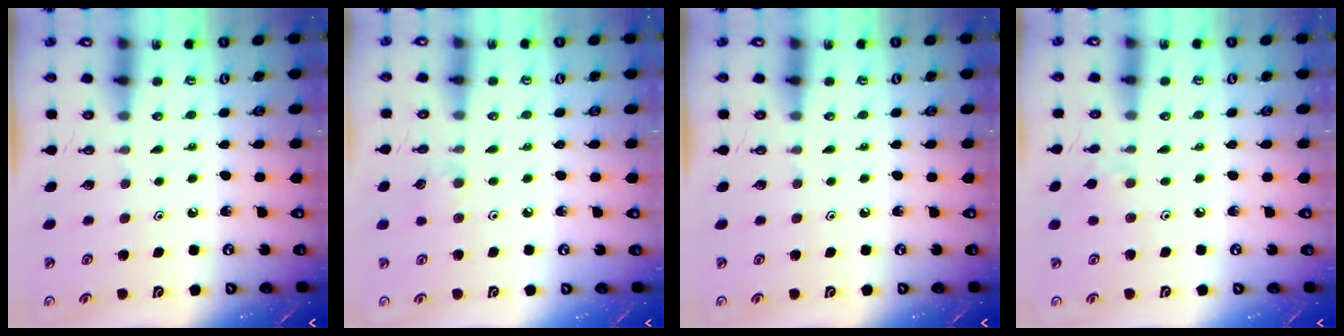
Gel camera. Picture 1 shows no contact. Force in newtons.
{"total": 5.6, "press": 5.6, "slide": 0.6}
{"total": 0.0}
{"total": 1.8, "press": 1.7, "slide": 0.4}